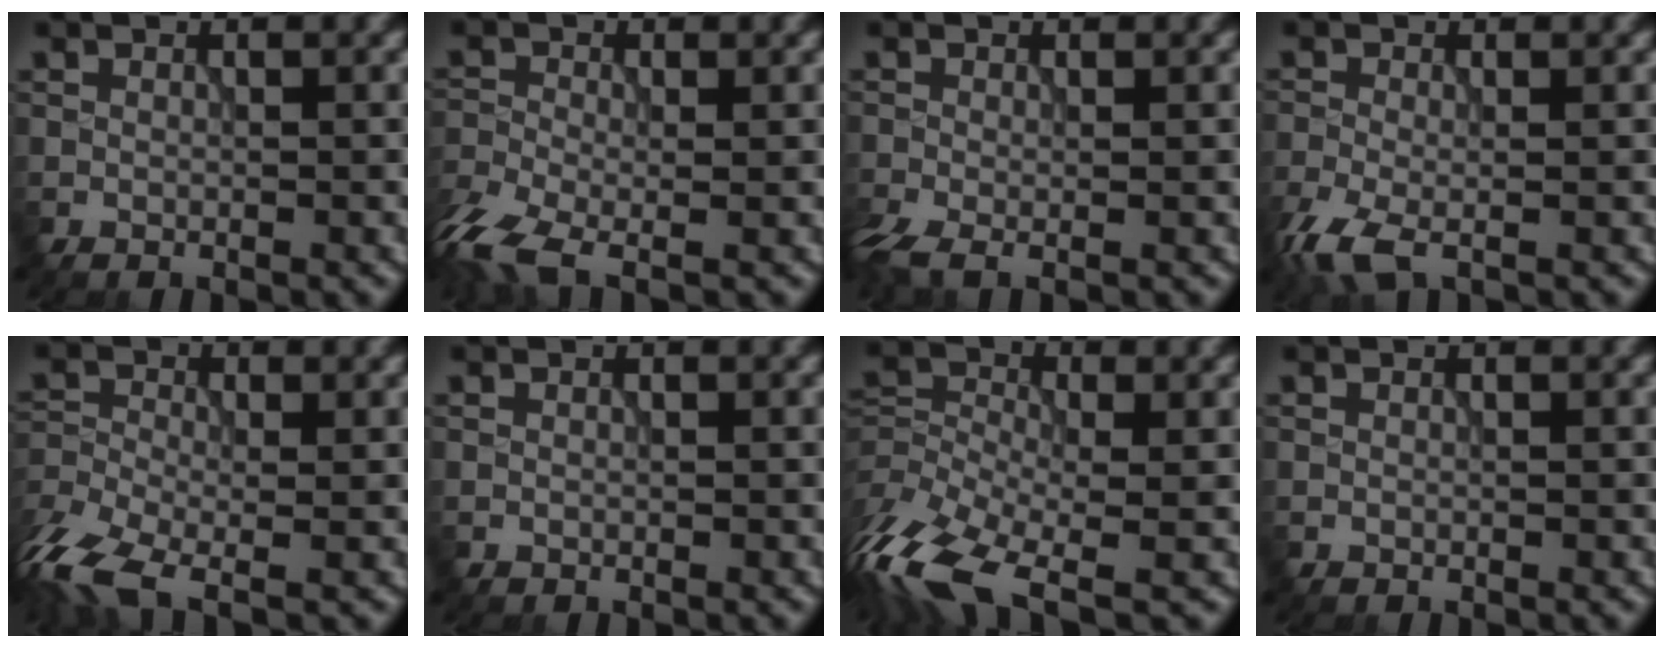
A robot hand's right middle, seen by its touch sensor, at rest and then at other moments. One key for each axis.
{"total": 6.9, "fx": -4.1, "fy": 2.8, "fz": 4.8, "tx": -0.109, "ty": -0.019, "tz": -0.092}
{"total": 3.7, "fx": -2.1, "fy": 1.3, "fz": 2.8, "tx": -0.063, "ty": -0.012, "tz": -0.045}
{"total": 3.9, "fx": -2.2, "fy": 1.4, "fz": 2.9, "tx": -0.072, "ty": -0.011, "tz": -0.050}
{"total": 7.9, "fx": -5.0, "fy": 3.1, "fz": 5.2, "tx": -0.114, "ty": -0.019, "tz": -0.104}
{"total": 0.0}
{"total": 10.2, "fx": -5.9, "fy": 4.3, "fz": 7.2, "tx": -0.151, "ty": -0.011, "tz": -0.117}
{"total": 0.0}